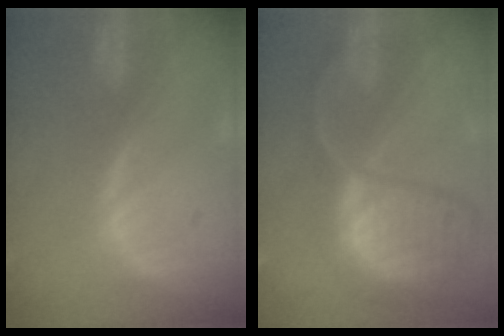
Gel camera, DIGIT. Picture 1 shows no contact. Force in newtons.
{"total": 12.1, "press": 9.9, "slide": 7.0}